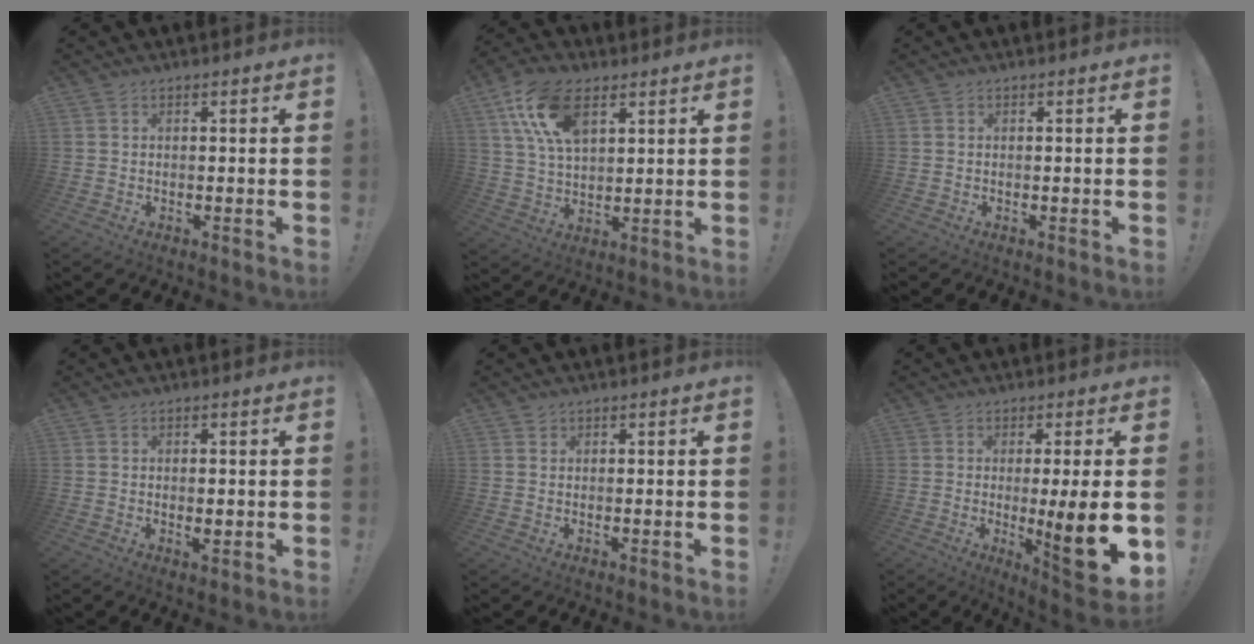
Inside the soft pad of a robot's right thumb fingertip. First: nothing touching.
{"total": 14.9, "force": [7.1, 8.3, 10.2], "torque": [-0.195, -0.016, 0.132]}
{"total": 0.0}
{"total": 1.8, "force": [0.0, 0.8, 1.6], "torque": [-0.011, -0.004, -0.003]}
{"total": 1.0, "force": [0.8, 0.6, 0.0], "torque": [0.009, -0.003, 0.014]}
{"total": 13.4, "force": [-1.9, 0.9, 13.2], "torque": [-0.184, -0.006, -0.022]}